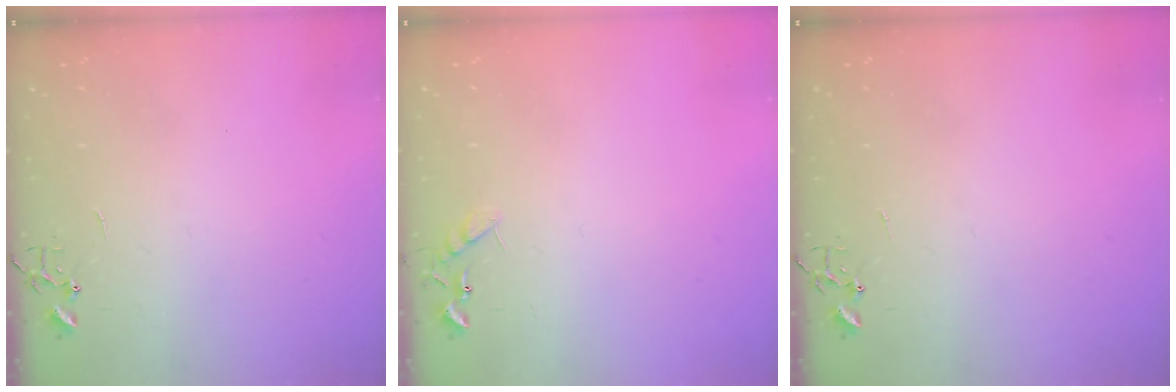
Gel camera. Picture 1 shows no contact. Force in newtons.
{"total": 7.6, "press": 7.6, "slide": 0.7}
{"total": 0.0}